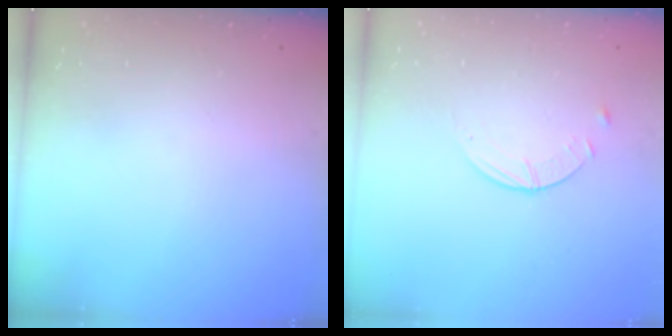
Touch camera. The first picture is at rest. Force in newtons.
{"total": 2.6, "press": 2.5, "slide": 0.3}